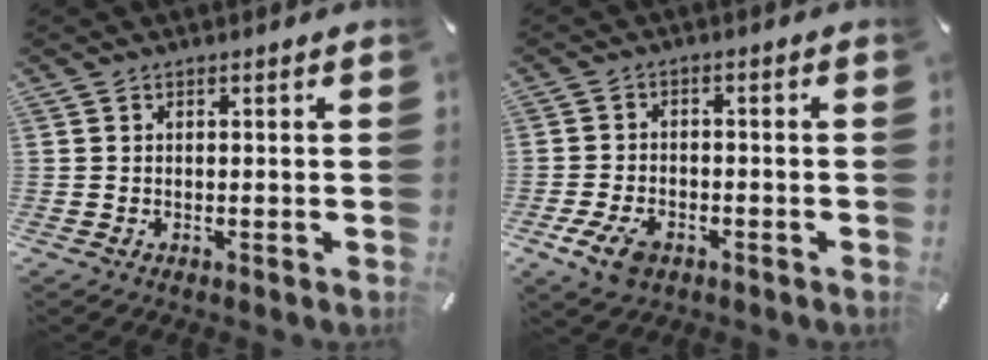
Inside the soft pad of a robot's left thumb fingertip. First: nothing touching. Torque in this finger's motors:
{"motor_torque": [-0.01, 1.09, 0.04, -0.01, 0.12]}